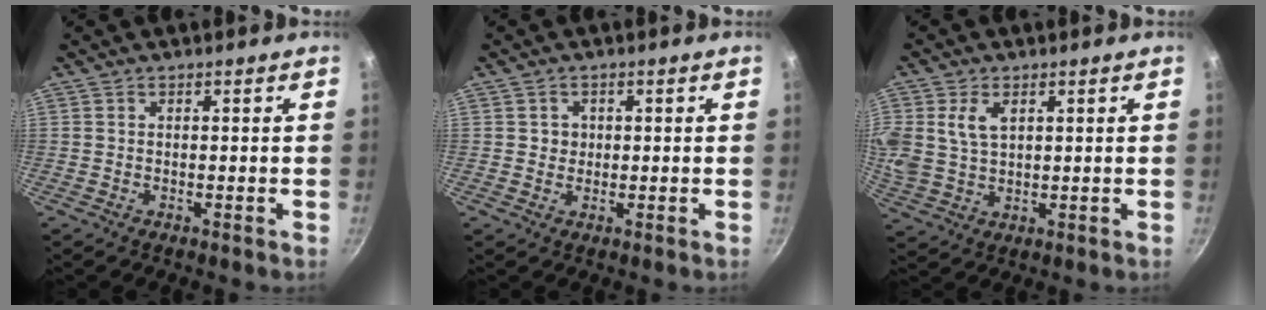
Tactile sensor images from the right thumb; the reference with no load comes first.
{"total": 2.1, "force": [0.3, 2.0, 0.5], "torque": [0.006, 0.003, 0.003]}
{"total": 9.1, "force": [3.0, 6.2, 6.0], "torque": [-0.125, -0.001, 0.061]}